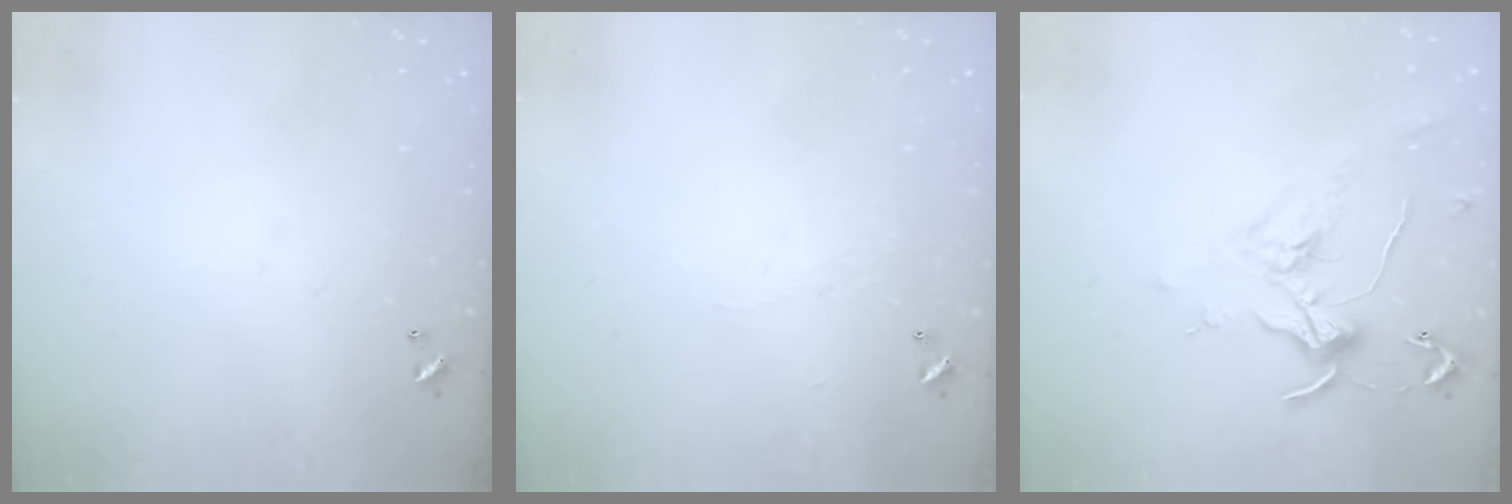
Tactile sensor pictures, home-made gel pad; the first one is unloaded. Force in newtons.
{"total": 2.0, "press": 1.9, "slide": 0.4}
{"total": 0.7, "press": 0.3, "slide": 0.7}